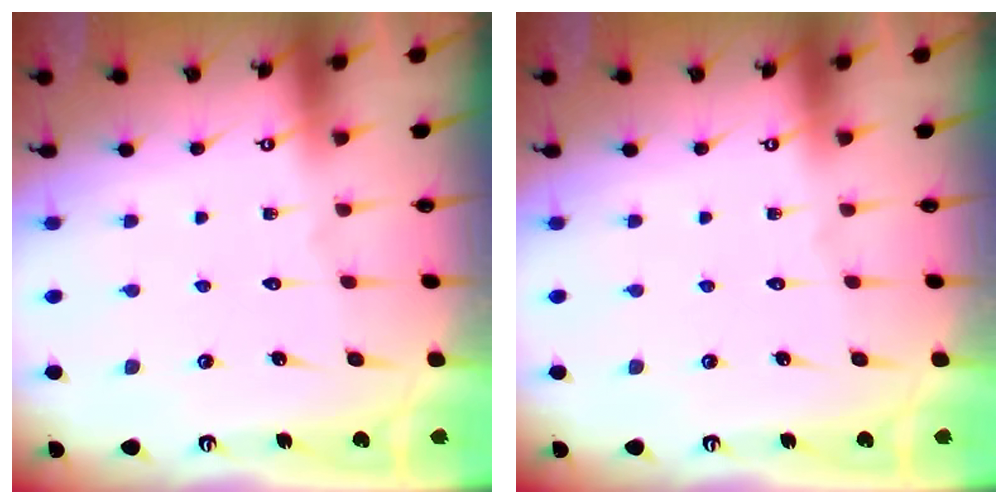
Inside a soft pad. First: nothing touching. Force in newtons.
{"total": 0.0}